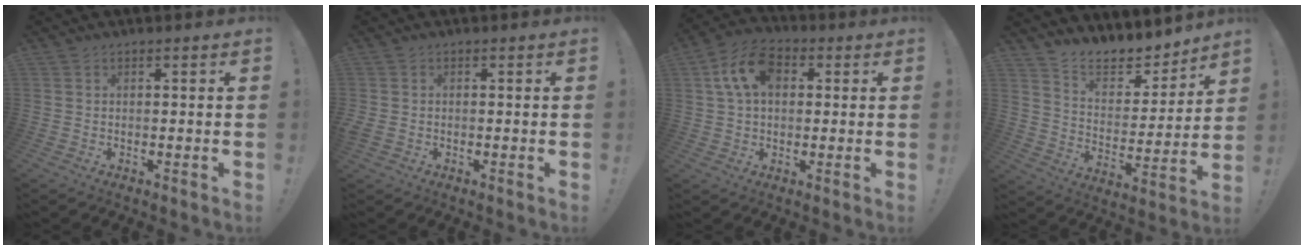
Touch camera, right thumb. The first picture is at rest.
{"total": 1.2, "force": [-0.3, 0.9, 0.7], "torque": [-0.019, 0.006, -0.003]}
{"total": 12.0, "force": [3.2, 7.9, 8.4], "torque": [-0.157, 0.018, 0.066]}
{"total": 10.5, "force": [9.7, 3.4, 2.1], "torque": [-0.044, -0.088, 0.178]}